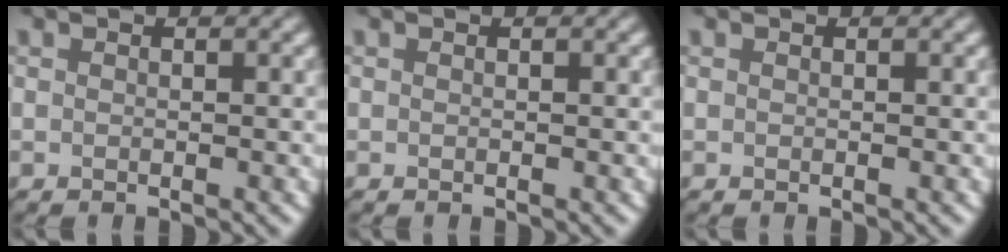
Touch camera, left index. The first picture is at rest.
{"total": 0.0}
{"total": 0.0}